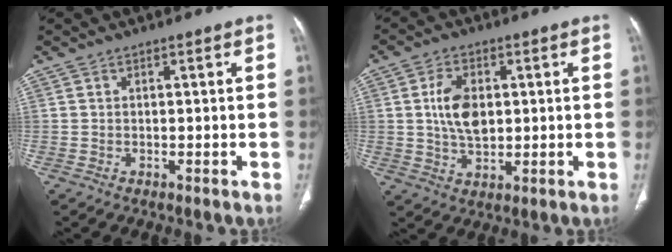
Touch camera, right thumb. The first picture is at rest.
{"total": 8.0, "force": [1.1, 5.0, 6.2], "torque": [-0.106, -0.004, 0.025]}